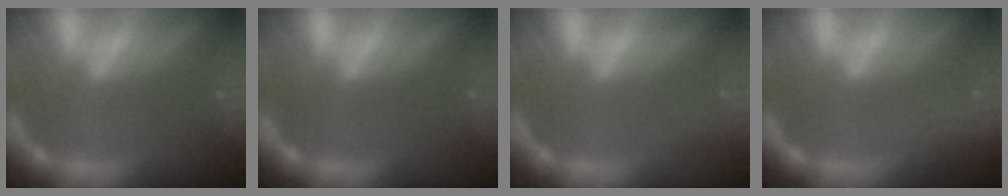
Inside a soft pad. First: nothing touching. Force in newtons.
{"total": 0.0}
{"total": 0.9}
{"total": 5.0}